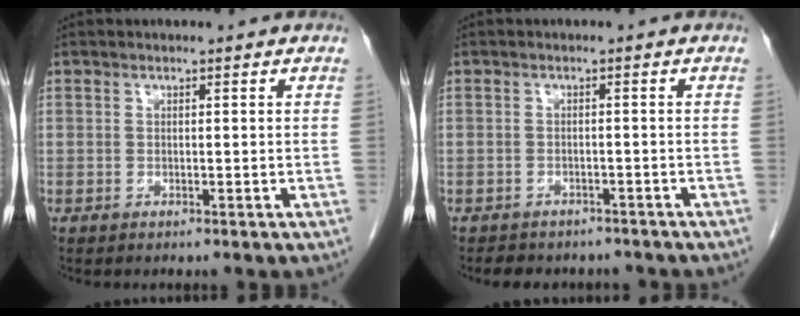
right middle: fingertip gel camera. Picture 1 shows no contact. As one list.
[{"total": 6.3, "force": [-5.5, 2.7, 1.4], "torque": [-0.023, 0.005, -0.065]}]